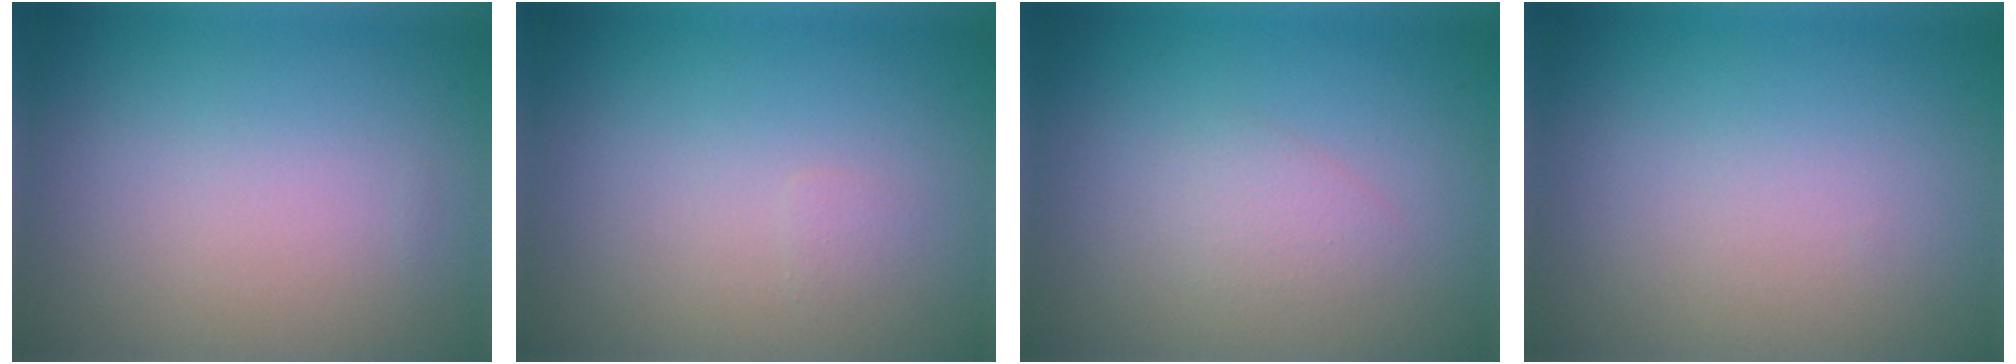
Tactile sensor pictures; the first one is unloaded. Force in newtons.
{"total": 0.5, "press": 0.5, "slide": 0.1}
{"total": 1.4, "press": 1.4, "slide": 0.0}
{"total": 0.0}